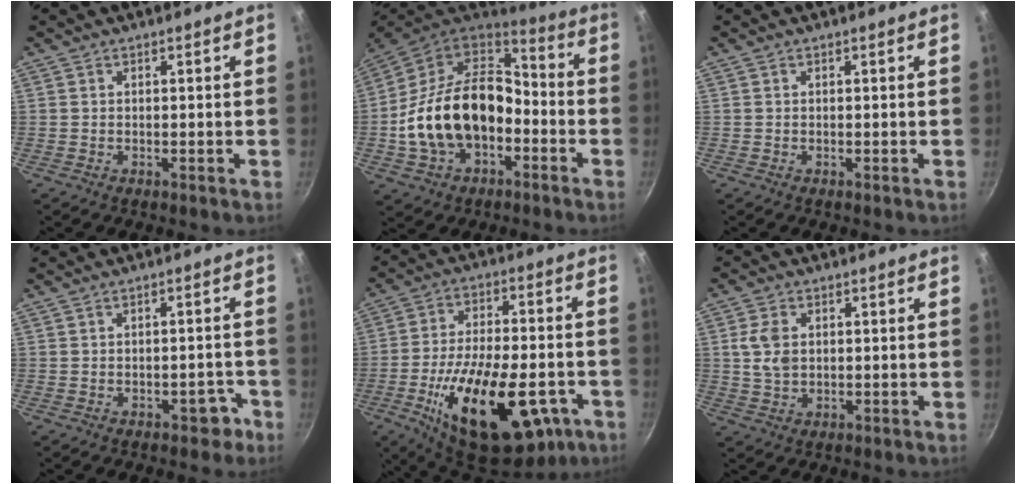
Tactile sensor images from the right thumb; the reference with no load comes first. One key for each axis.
{"total": 22.6, "fx": -4.2, "fy": 14.7, "fz": 16.6, "tx": -0.286, "ty": 0.058, "tz": -0.073}
{"total": 0.0}
{"total": 2.3, "fx": -1.2, "fy": 1.5, "fz": 1.2, "tx": 0.003, "ty": 0.020, "tz": -0.004}
{"total": 28.3, "fx": -10.7, "fy": 13.3, "fz": 22.6, "tx": -0.341, "ty": 0.022, "tz": -0.153}
{"total": 5.4, "fx": 1.0, "fy": 3.8, "fz": 3.8, "tx": -0.069, "ty": 0.000, "tz": 0.018}